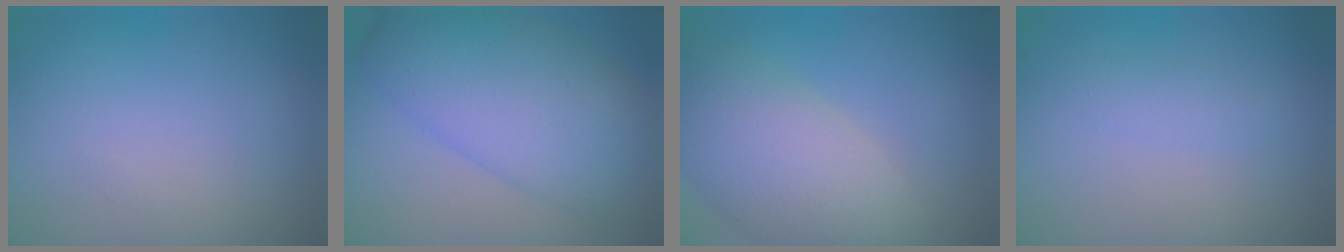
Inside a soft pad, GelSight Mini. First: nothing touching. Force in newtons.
{"total": 9.6, "press": 9.6, "slide": 0.2}
{"total": 8.1, "press": 8.1, "slide": 0.5}
{"total": 1.1, "press": 1.1, "slide": 0.1}